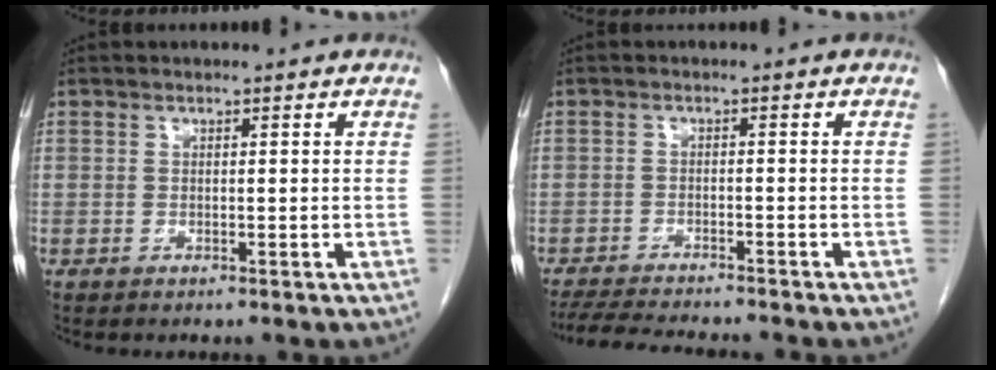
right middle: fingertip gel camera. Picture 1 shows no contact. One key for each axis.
{"total": 9.8, "fx": -9.0, "fy": 0.5, "fz": 4.0, "tx": -0.059, "ty": -0.013, "tz": -0.137}